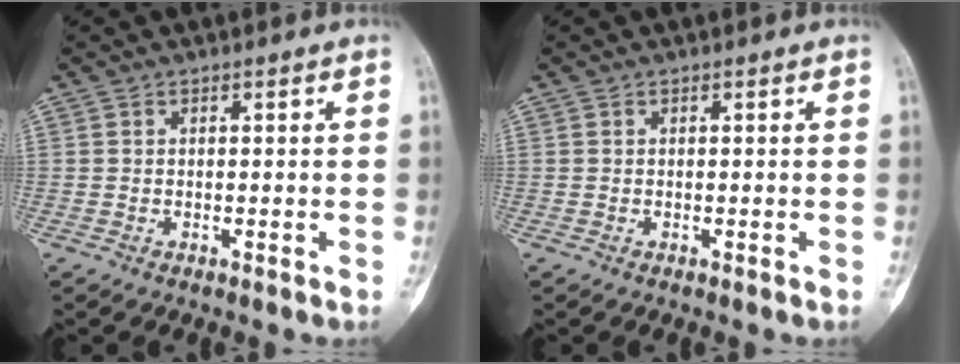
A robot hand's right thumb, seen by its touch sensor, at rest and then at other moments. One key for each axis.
{"total": 0.0}